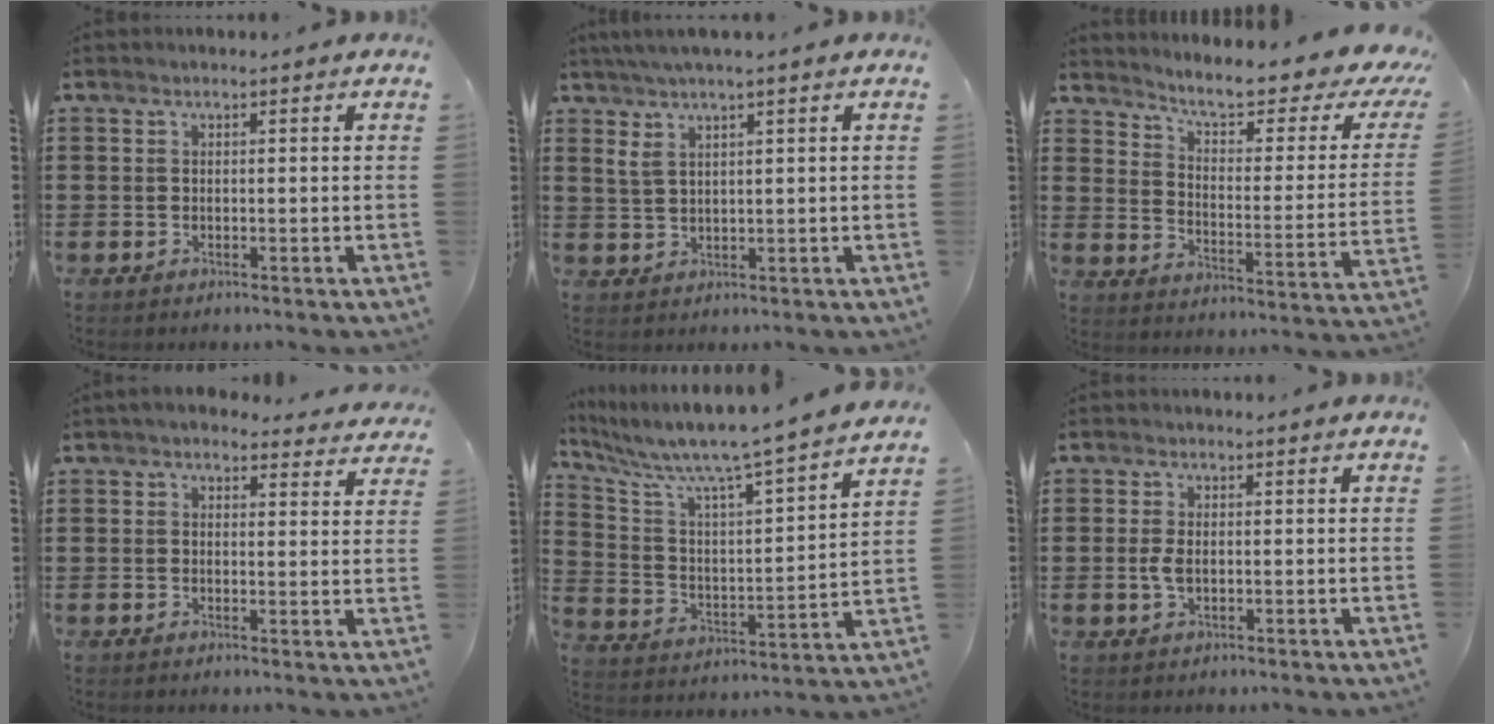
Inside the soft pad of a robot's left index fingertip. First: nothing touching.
{"total": 3.2, "force": [1.7, 0.5, 2.7], "torque": [-0.056, 0.006, 0.028]}
{"total": 6.7, "force": [5.2, 0.6, 4.1], "torque": [-0.085, -0.043, 0.078]}
{"total": 3.3, "force": [3.0, 0.8, 0.9], "torque": [-0.019, -0.012, 0.054]}
{"total": 7.5, "force": [6.5, -0.1, 3.7], "torque": [-0.103, -0.061, 0.100]}
{"total": 2.5, "force": [-0.2, 1.4, 2.1], "torque": [-0.056, -0.004, -0.008]}